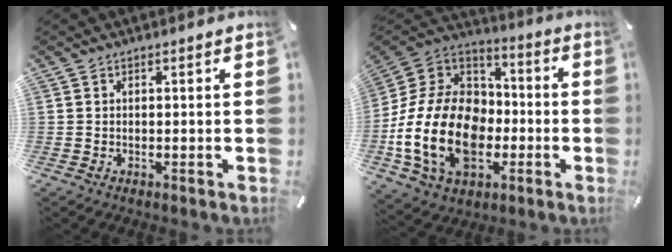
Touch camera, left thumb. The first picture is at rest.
{"total": 23.2, "force": [-6.7, 16.3, 15.0], "torque": [-0.324, 0.027, -0.105]}